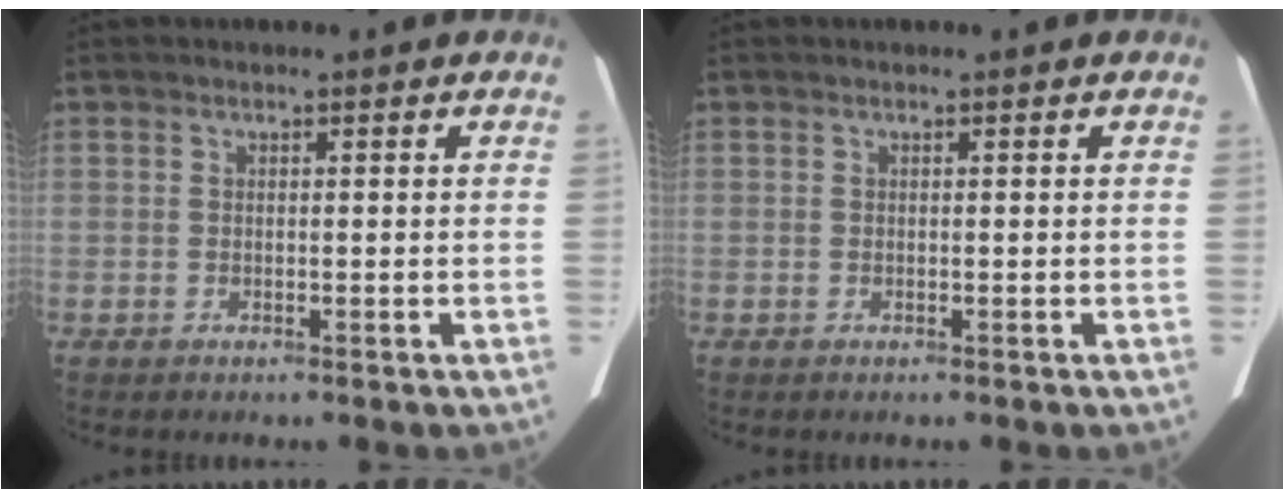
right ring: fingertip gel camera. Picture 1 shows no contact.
{"total": 0.0}